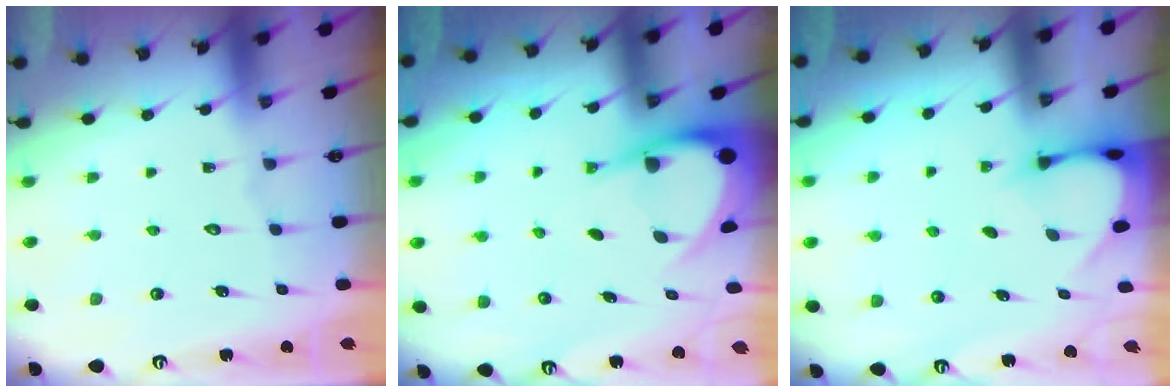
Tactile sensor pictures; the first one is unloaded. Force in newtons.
{"total": 5.6, "press": 5.6, "slide": 0.5}
{"total": 3.1, "press": 3.1, "slide": 0.2}